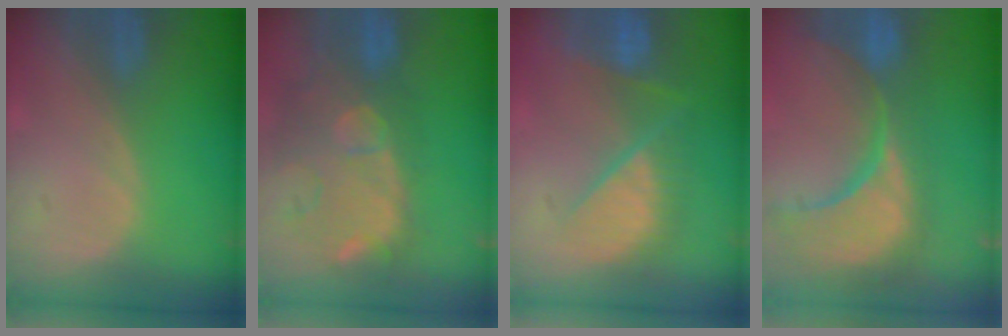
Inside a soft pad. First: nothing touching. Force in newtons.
{"total": 12.9, "press": 11.3, "slide": 6.2}
{"total": 9.7, "press": 8.3, "slide": 5.0}
{"total": 15.3, "press": 12.2, "slide": 9.3}